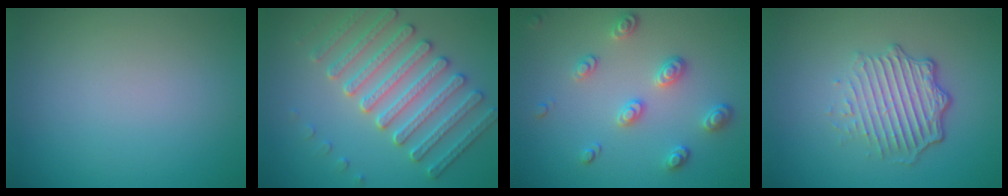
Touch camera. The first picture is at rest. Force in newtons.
{"total": 5.1, "press": 4.9, "slide": 1.3}
{"total": 2.8, "press": 2.4, "slide": 1.4}
{"total": 5.3, "press": 3.6, "slide": 3.9}